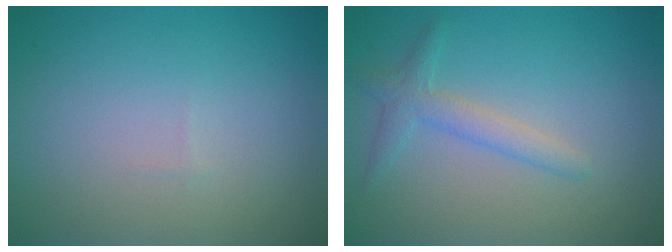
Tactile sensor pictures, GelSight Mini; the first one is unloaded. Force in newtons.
{"total": 2.2, "press": 2.2, "slide": 0.1}